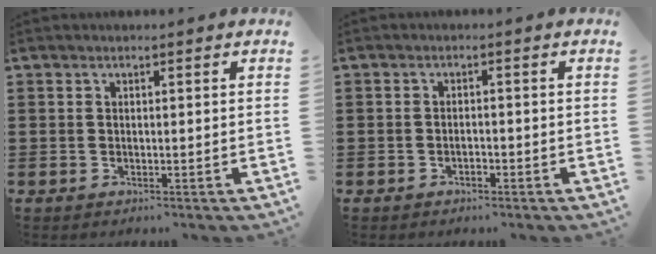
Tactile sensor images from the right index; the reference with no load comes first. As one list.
[{"total": 1.2, "force": [-0.8, 0.6, 0.7], "torque": [-0.016, -0.003, -0.015]}]